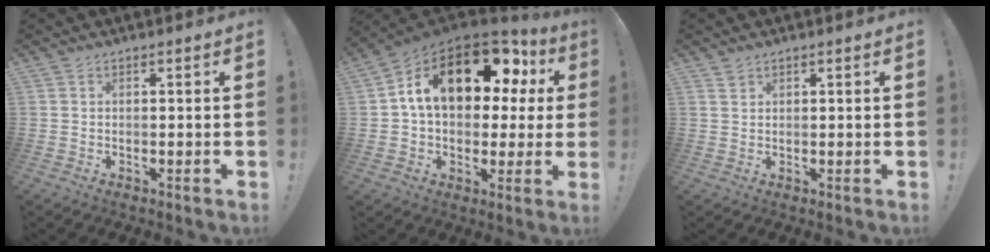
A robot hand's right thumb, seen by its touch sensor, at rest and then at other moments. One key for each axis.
{"total": 19.7, "fx": 7.7, "fy": 10.5, "fz": 14.8, "tx": -0.220, "ty": -0.028, "tz": 0.131}
{"total": 1.3, "fx": 1.1, "fy": 0.7, "fz": 0.4, "tx": 0.001, "ty": -0.005, "tz": 0.019}